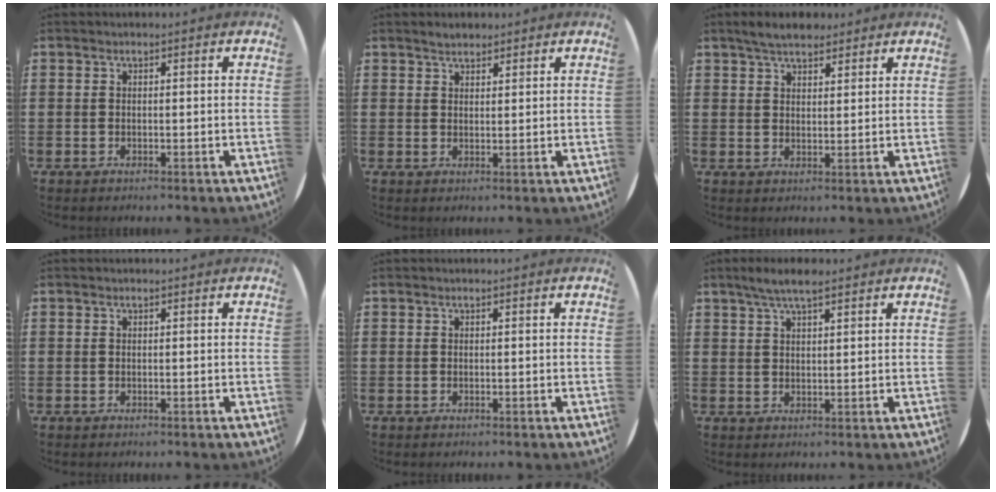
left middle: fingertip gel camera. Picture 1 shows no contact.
{"total": 1.9, "force": [1.8, 0.6, 0.2], "torque": [0.001, 0.002, 0.033]}
{"total": 3.9, "force": [3.4, 1.3, 1.3], "torque": [-0.024, -0.004, 0.062]}
{"total": 0.0}
{"total": 0.0}
{"total": 3.9, "force": [2.9, 0.9, 2.4], "torque": [-0.045, 0.002, 0.050]}